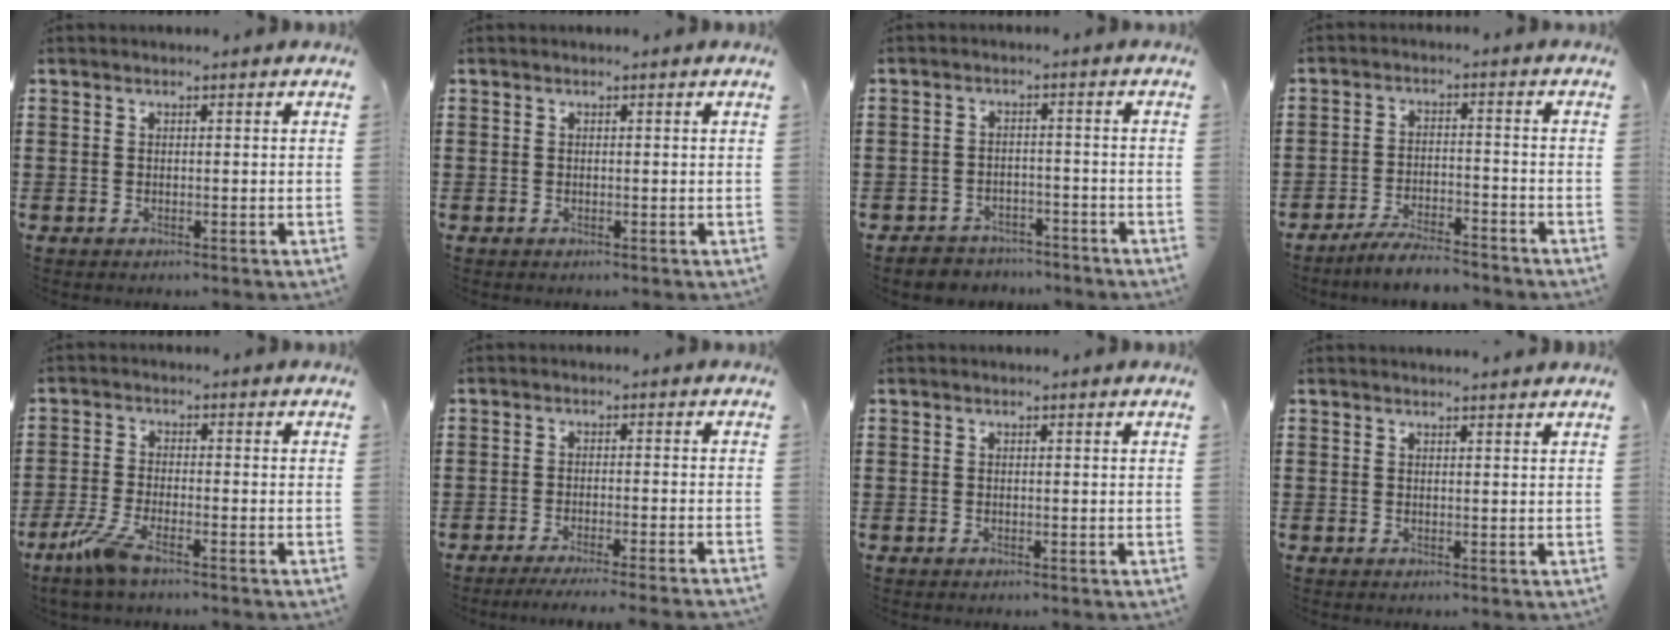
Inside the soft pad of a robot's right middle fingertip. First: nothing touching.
{"total": 0.0}
{"total": 2.9, "force": [-2.8, 0.7, -0.2], "torque": [-0.006, 0.000, -0.062]}
{"total": 4.9, "force": [-4.7, 0.2, 1.6], "torque": [-0.033, -0.003, -0.092]}
{"total": 5.2, "force": [-3.3, 1.0, 3.9], "torque": [-0.105, -0.017, -0.067]}
{"total": 2.6, "force": [-2.2, -0.5, 1.3], "torque": [-0.022, -0.002, -0.044]}
{"total": 0.0}
{"total": 1.0, "force": [0.9, -0.1, 0.2], "torque": [0.003, -0.004, 0.016]}